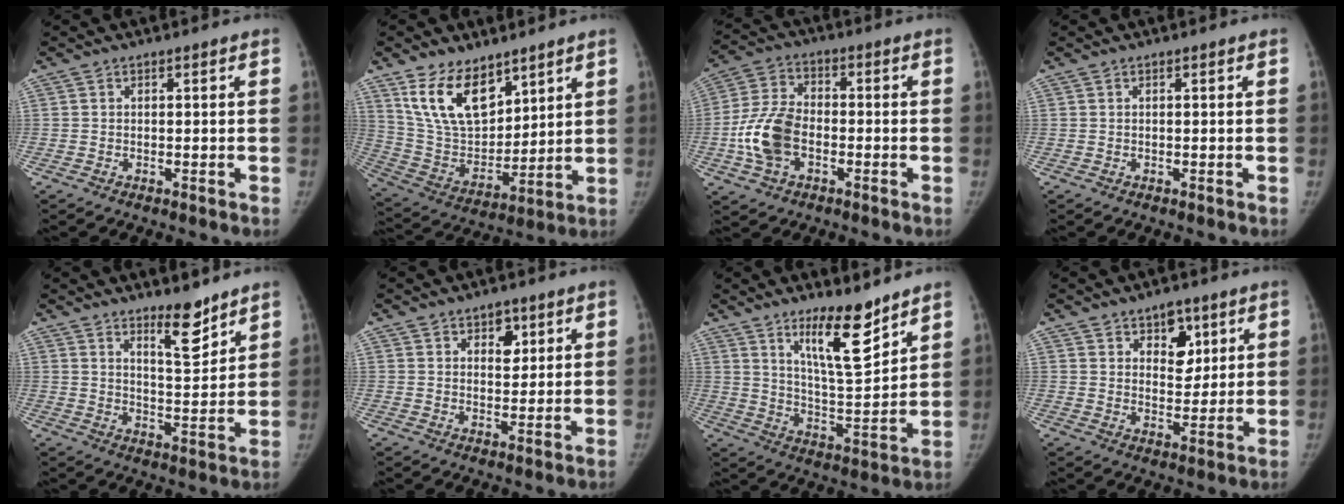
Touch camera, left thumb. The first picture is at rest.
{"total": 15.7, "force": [9.8, 8.7, 8.8], "torque": [-0.120, -0.055, 0.204]}
{"total": 11.5, "force": [-2.8, 7.5, 8.2], "torque": [-0.162, 0.022, -0.057]}
{"total": 0.0}
{"total": 7.6, "force": [5.7, 2.1, 4.5], "torque": [-0.051, -0.052, 0.092]}
{"total": 3.1, "force": [1.6, 2.1, 1.7], "torque": [-0.006, -0.008, 0.024]}
{"total": 12.2, "force": [8.4, 2.8, 8.4], "torque": [-0.120, -0.075, 0.151]}
{"total": 7.3, "force": [3.7, 4.8, 4.0], "torque": [-0.022, -0.022, 0.058]}